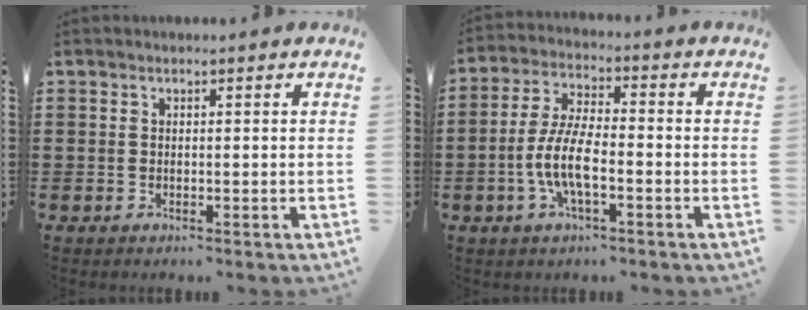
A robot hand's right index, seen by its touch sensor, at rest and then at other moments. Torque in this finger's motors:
{"motor_torque": [2.14, 0.00, 0.94, 0.21]}